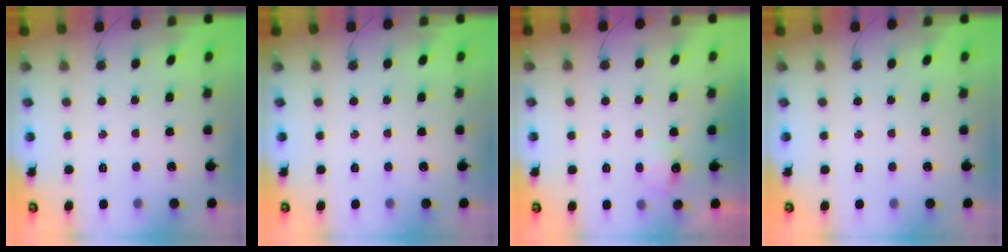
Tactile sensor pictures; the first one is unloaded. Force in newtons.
{"total": 0.0}
{"total": 5.5, "press": 5.4, "slide": 0.8}
{"total": 0.0}